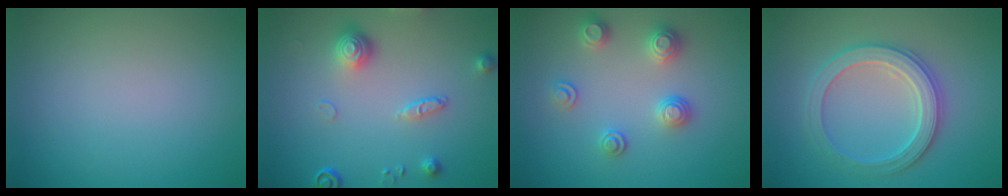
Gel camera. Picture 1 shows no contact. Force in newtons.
{"total": 3.4, "press": 2.9, "slide": 1.7}
{"total": 2.6, "press": 2.6, "slide": 0.2}
{"total": 4.8, "press": 4.8, "slide": 0.7}